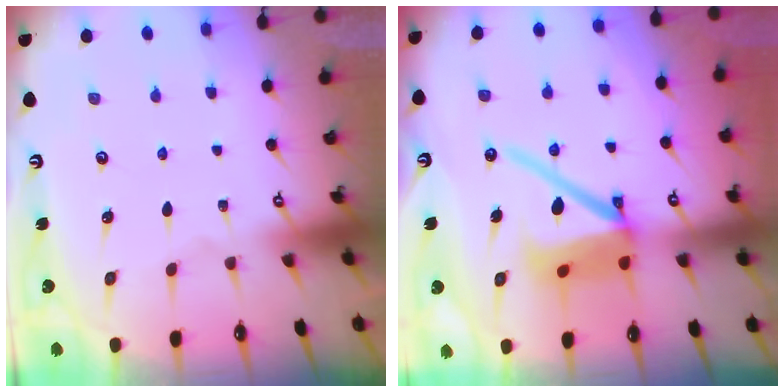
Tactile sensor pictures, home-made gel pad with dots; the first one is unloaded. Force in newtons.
{"total": 13.7, "press": 13.6, "slide": 1.9}